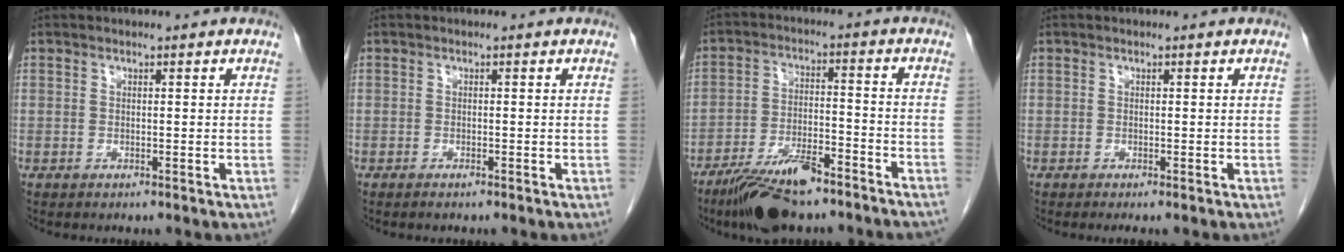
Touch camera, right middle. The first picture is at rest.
{"total": 0.6, "force": [-0.5, 0.0, 0.4], "torque": [-0.011, -0.001, -0.007]}
{"total": 13.4, "force": [-10.5, 2.6, 7.8], "torque": [-0.128, -0.006, -0.177]}
{"total": 0.7, "force": [-0.6, 0.0, 0.5], "torque": [-0.008, -0.003, -0.008]}